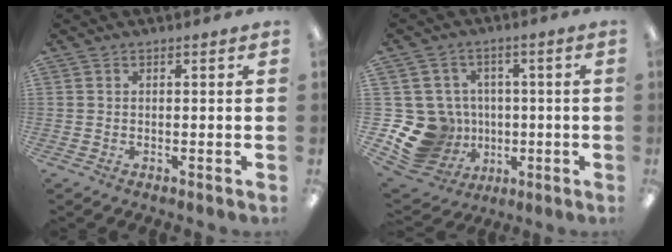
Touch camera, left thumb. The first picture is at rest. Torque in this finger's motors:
{"motor_torque": [-0.40, 0.65, 0.26, -0.34, 0.03]}